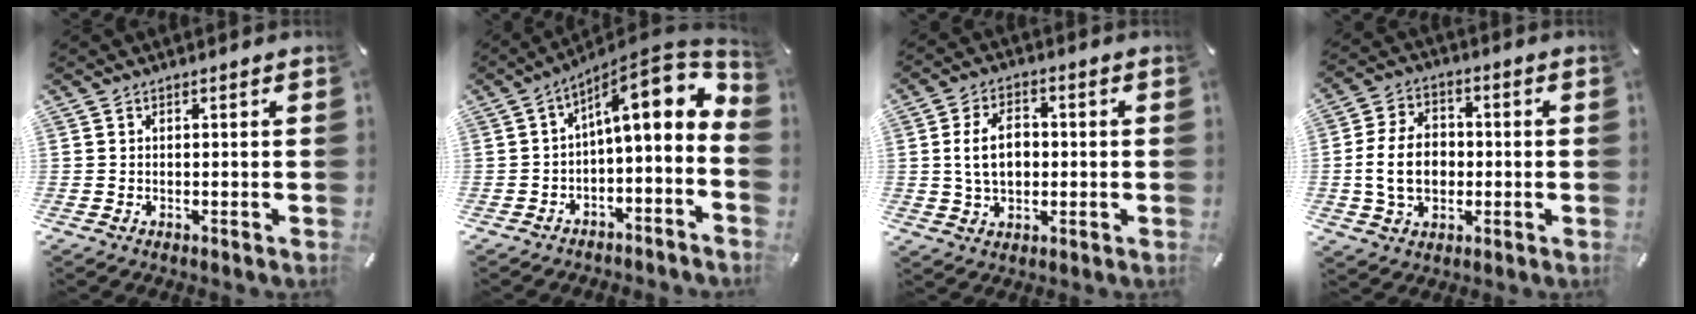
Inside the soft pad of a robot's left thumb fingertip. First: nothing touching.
{"total": 11.3, "force": [4.4, 3.7, 9.7], "torque": [-0.132, -0.049, 0.068]}
{"total": 8.5, "force": [0.3, 6.1, 6.0], "torque": [-0.120, 0.005, -0.001]}
{"total": 11.2, "force": [-1.0, 8.6, 7.1], "torque": [-0.160, 0.012, -0.018]}